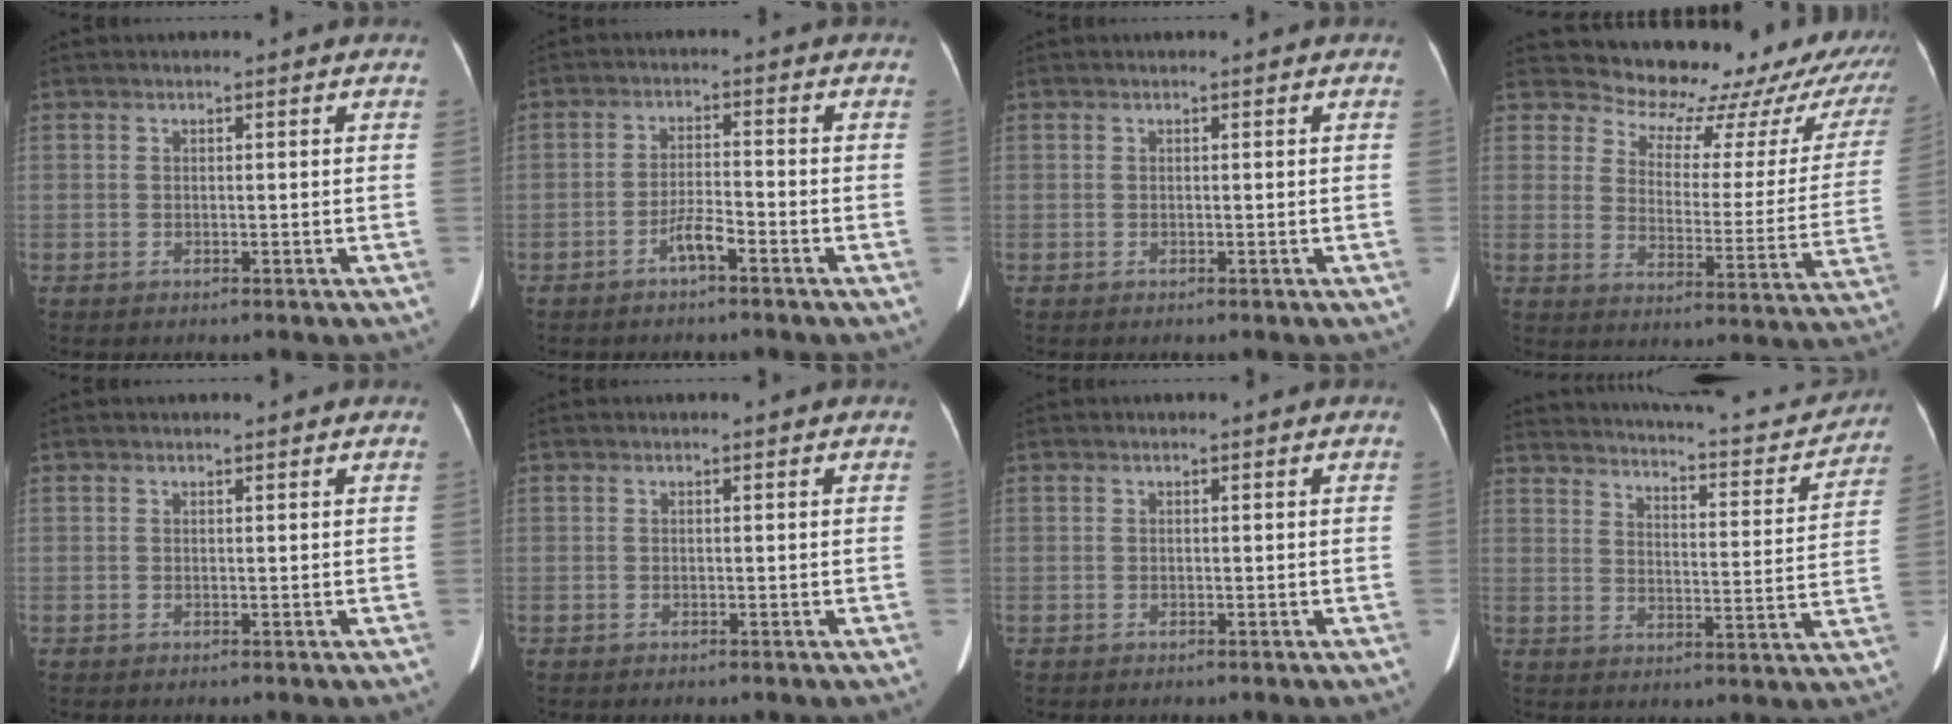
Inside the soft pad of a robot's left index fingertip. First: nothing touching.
{"total": 3.2, "force": [-2.5, 0.0, 2.0], "torque": [-0.038, -0.008, -0.044]}
{"total": 0.0}
{"total": 18.2, "force": [16.7, 6.6, 3.1], "torque": [-0.011, -0.065, 0.170]}
{"total": 1.3, "force": [1.1, 0.2, 0.5], "torque": [-0.008, 0.002, 0.013]}
{"total": 0.0}
{"total": 0.0}
{"total": 20.9, "force": [18.2, 4.9, 9.0], "torque": [-0.129, -0.011, 0.226]}